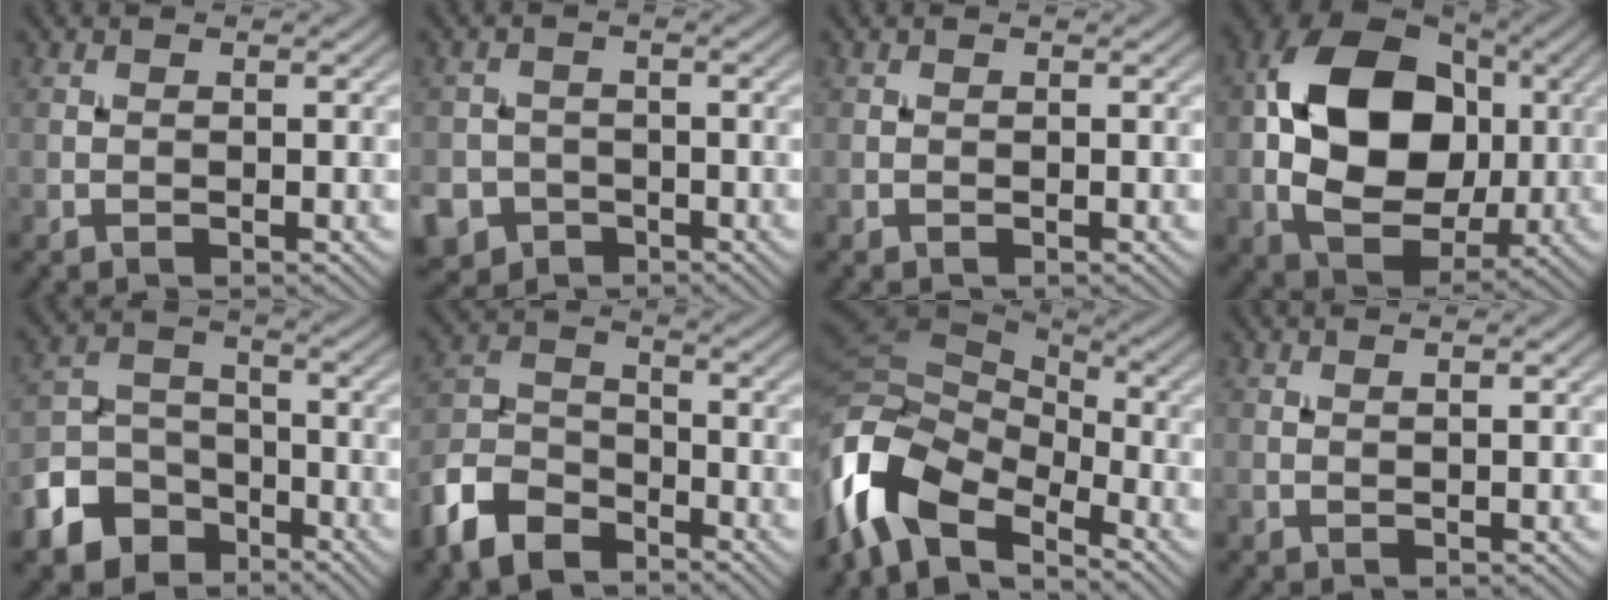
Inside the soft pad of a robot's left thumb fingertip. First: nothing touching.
{"total": 5.6, "force": [-3.2, 4.4, 1.2], "torque": [-0.021, -0.013, -0.067]}
{"total": 0.0}
{"total": 15.8, "force": [1.4, 11.0, 11.2], "torque": [-0.211, 0.008, 0.027]}
{"total": 8.4, "force": [-5.2, 5.8, 3.3], "torque": [-0.078, -0.014, -0.114]}
{"total": 8.7, "force": [-6.1, 4.4, 4.2], "torque": [-0.102, -0.009, -0.142]}
{"total": 13.0, "force": [-6.6, 6.8, 8.9], "torque": [-0.198, -0.004, -0.140]}
{"total": 1.3, "force": [0.9, 0.0, 0.9], "torque": [-0.014, -0.003, 0.015]}